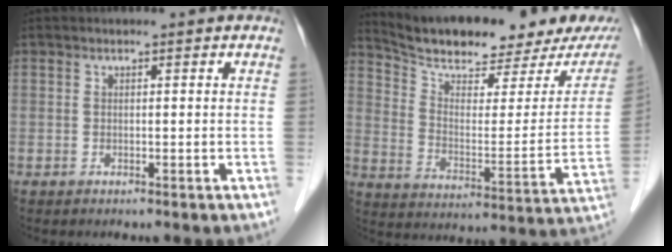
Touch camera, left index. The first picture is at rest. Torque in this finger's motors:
{"motor_torque": [0.71, -0.95, 0.28, 0.04]}